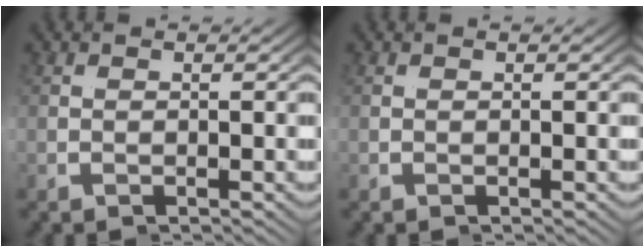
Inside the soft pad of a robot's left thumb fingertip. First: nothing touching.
{"total": 0.0}